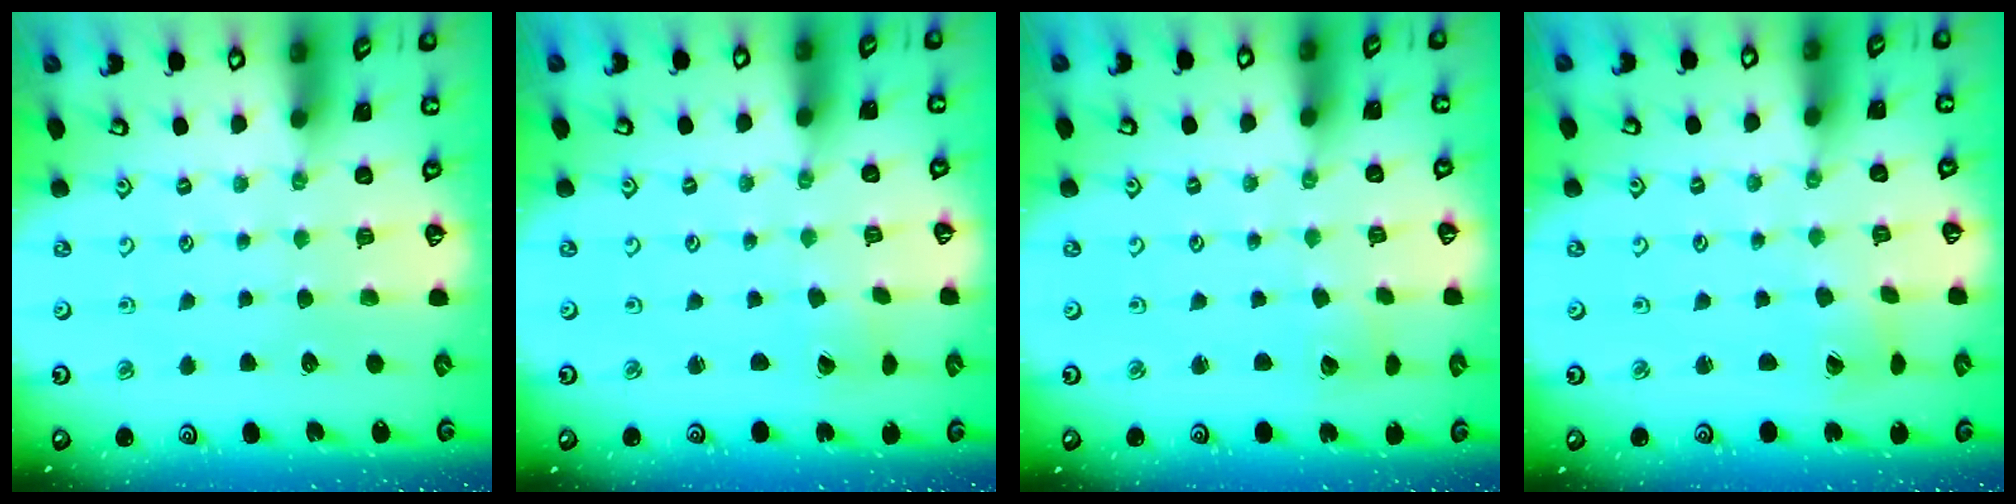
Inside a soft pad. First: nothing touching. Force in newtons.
{"total": 0.0}
{"total": 3.3, "press": 3.3, "slide": 0.2}
{"total": 1.2, "press": 1.1, "slide": 0.3}